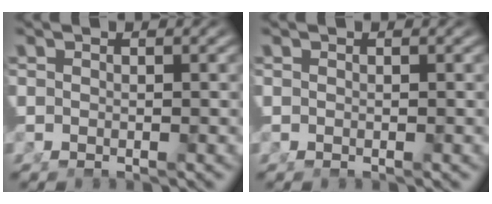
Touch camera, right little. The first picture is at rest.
{"total": 0.0}